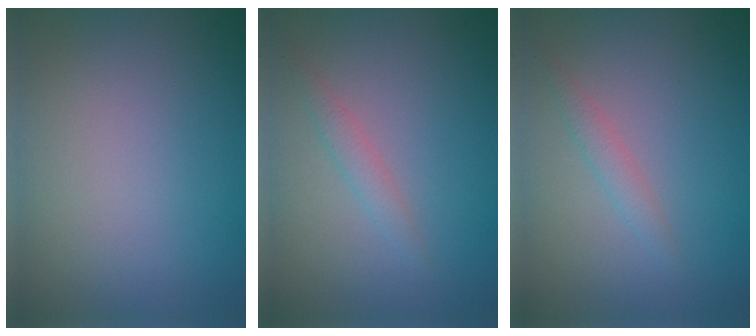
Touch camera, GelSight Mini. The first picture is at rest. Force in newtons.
{"total": 2.0, "press": 2.0, "slide": 0.2}
{"total": 2.0, "press": 2.0, "slide": 0.2}